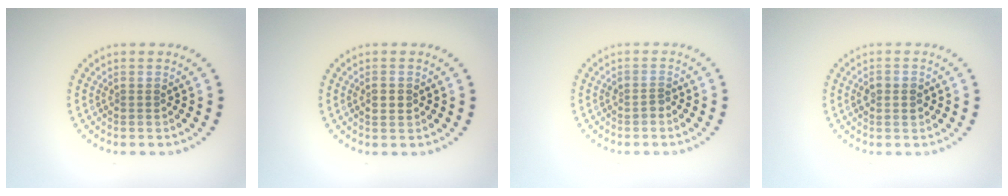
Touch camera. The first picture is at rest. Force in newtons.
{"total": 1.0, "press": 1.0, "slide": 0.0}
{"total": 0.7, "press": 0.7, "slide": 0.3}
{"total": 2.2, "press": 2.2, "slide": 0.1}